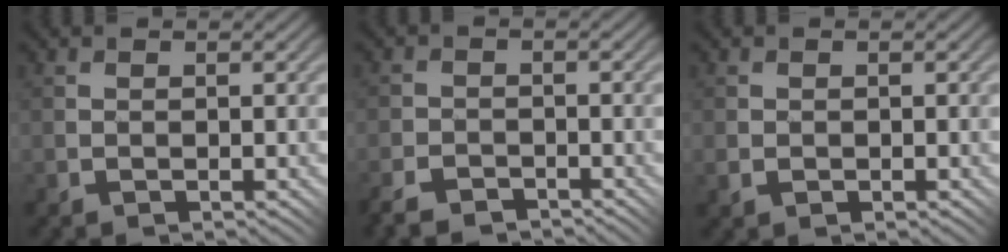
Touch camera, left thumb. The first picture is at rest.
{"total": 3.7, "force": [-3.1, 1.7, 1.2], "torque": [-0.027, -0.003, -0.064]}
{"total": 0.9, "force": [0.1, 0.8, 0.5], "torque": [-0.005, -0.002, 0.002]}